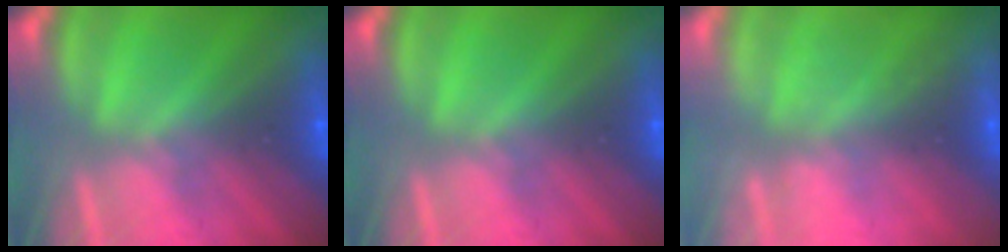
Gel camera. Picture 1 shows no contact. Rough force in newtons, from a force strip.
{"total": 0.0}
{"total": 2.1}